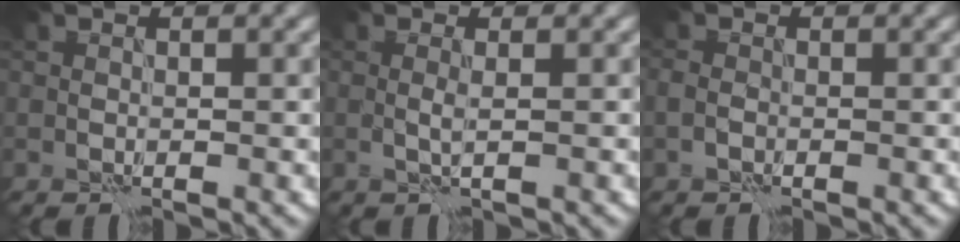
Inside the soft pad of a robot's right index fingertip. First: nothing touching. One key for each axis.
{"total": 0.8, "fx": 0.0, "fy": -0.4, "fz": 0.7, "tx": -0.021, "ty": 0.000, "tz": 0.000}
{"total": 0.9, "fx": -0.7, "fy": 0.4, "fz": 0.5, "tx": -0.012, "ty": 0.002, "tz": -0.017}